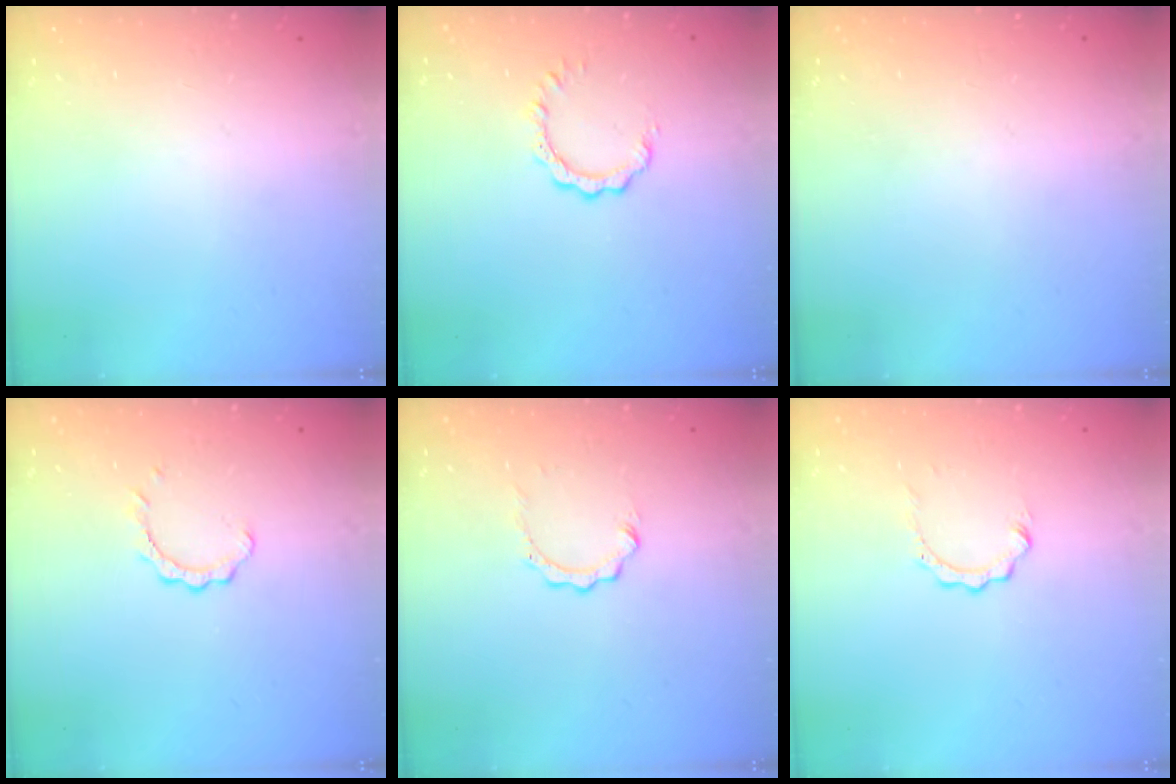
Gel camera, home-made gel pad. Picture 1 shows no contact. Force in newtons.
{"total": 3.2, "press": 3.2, "slide": 0.1}
{"total": 1.7, "press": 1.6, "slide": 0.8}
{"total": 2.4, "press": 2.4, "slide": 0.3}
{"total": 2.3, "press": 2.3, "slide": 0.2}
{"total": 2.3, "press": 2.3, "slide": 0.2}